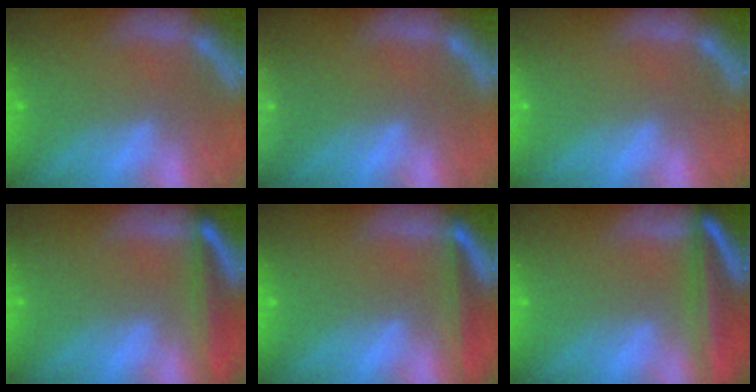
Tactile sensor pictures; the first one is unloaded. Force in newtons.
{"total": 9.0}
{"total": 0.0}
{"total": 6.0}
{"total": 4.5}
{"total": 9.2}